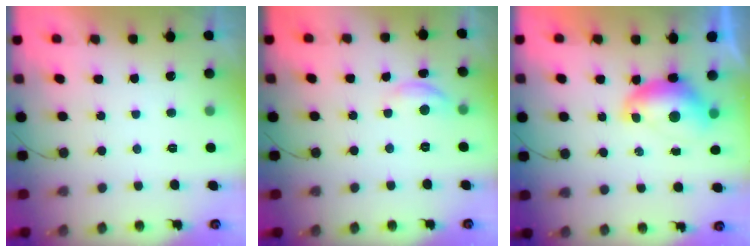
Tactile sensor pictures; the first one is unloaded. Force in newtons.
{"total": 6.0, "press": 6.0, "slide": 0.4}
{"total": 7.5, "press": 7.5, "slide": 0.9}